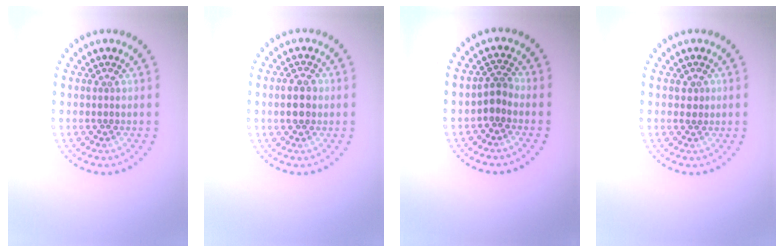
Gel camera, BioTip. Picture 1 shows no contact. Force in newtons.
{"total": 2.5, "press": 2.5, "slide": 0.2}
{"total": 1.6, "press": 1.3, "slide": 0.9}
{"total": 0.9, "press": 0.9, "slide": 0.3}